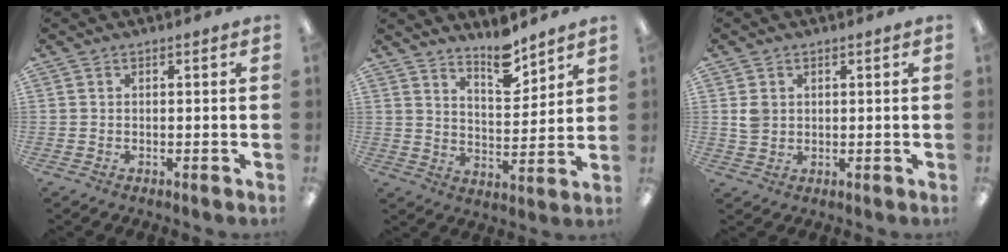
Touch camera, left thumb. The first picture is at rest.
{"total": 9.2, "force": [7.9, 2.8, 3.7], "torque": [-0.039, -0.060, 0.137]}
{"total": 3.2, "force": [1.1, 2.8, 1.2], "torque": [-0.019, 0.002, 0.018]}